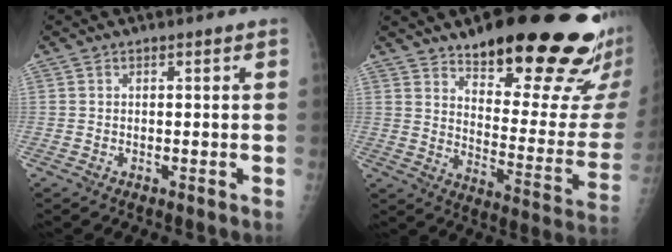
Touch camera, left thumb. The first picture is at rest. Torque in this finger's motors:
{"motor_torque": [0.50, 0.41, 1.43, -1.33, 0.09]}